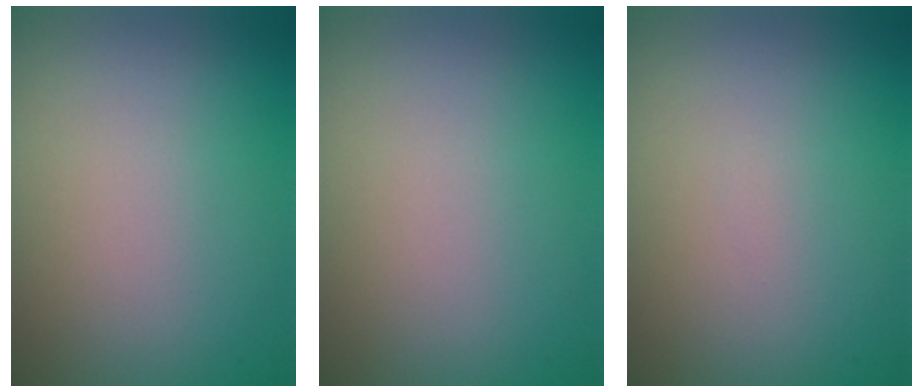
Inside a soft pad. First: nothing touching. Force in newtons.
{"total": 0.0}
{"total": 0.0}